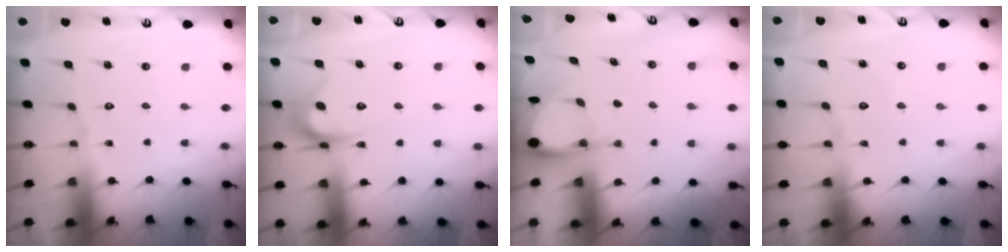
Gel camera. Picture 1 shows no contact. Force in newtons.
{"total": 7.9, "press": 7.9, "slide": 0.6}
{"total": 3.4, "press": 3.4, "slide": 0.3}
{"total": 4.7, "press": 4.7, "slide": 0.5}